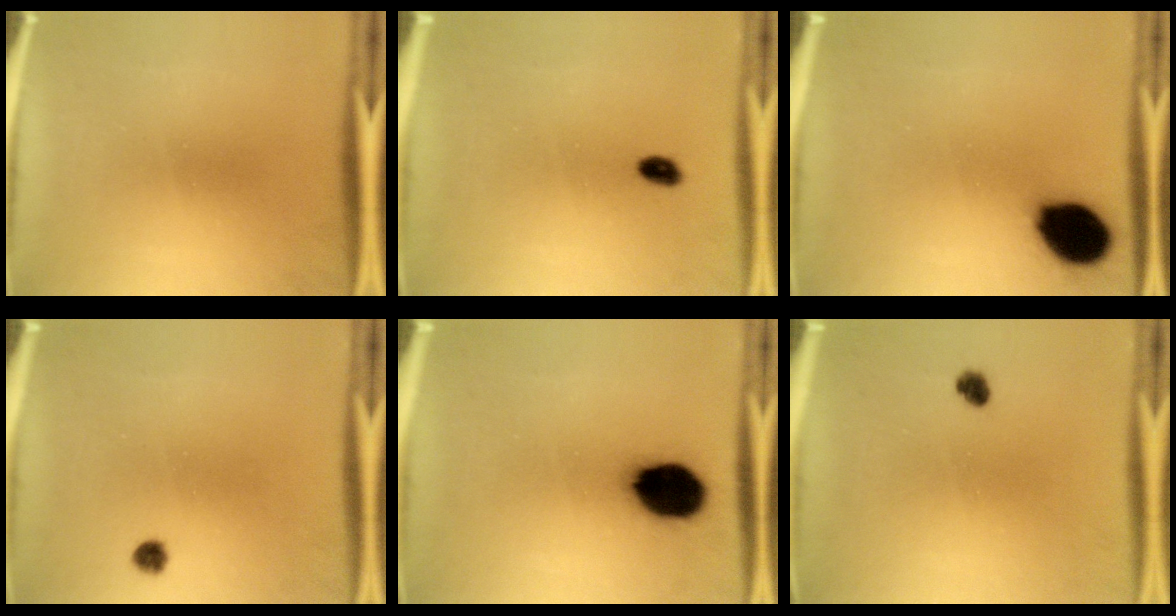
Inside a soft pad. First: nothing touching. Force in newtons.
{"total": 1.9}
{"total": 13.0}
{"total": 1.7}
{"total": 13.9}
{"total": 2.2}